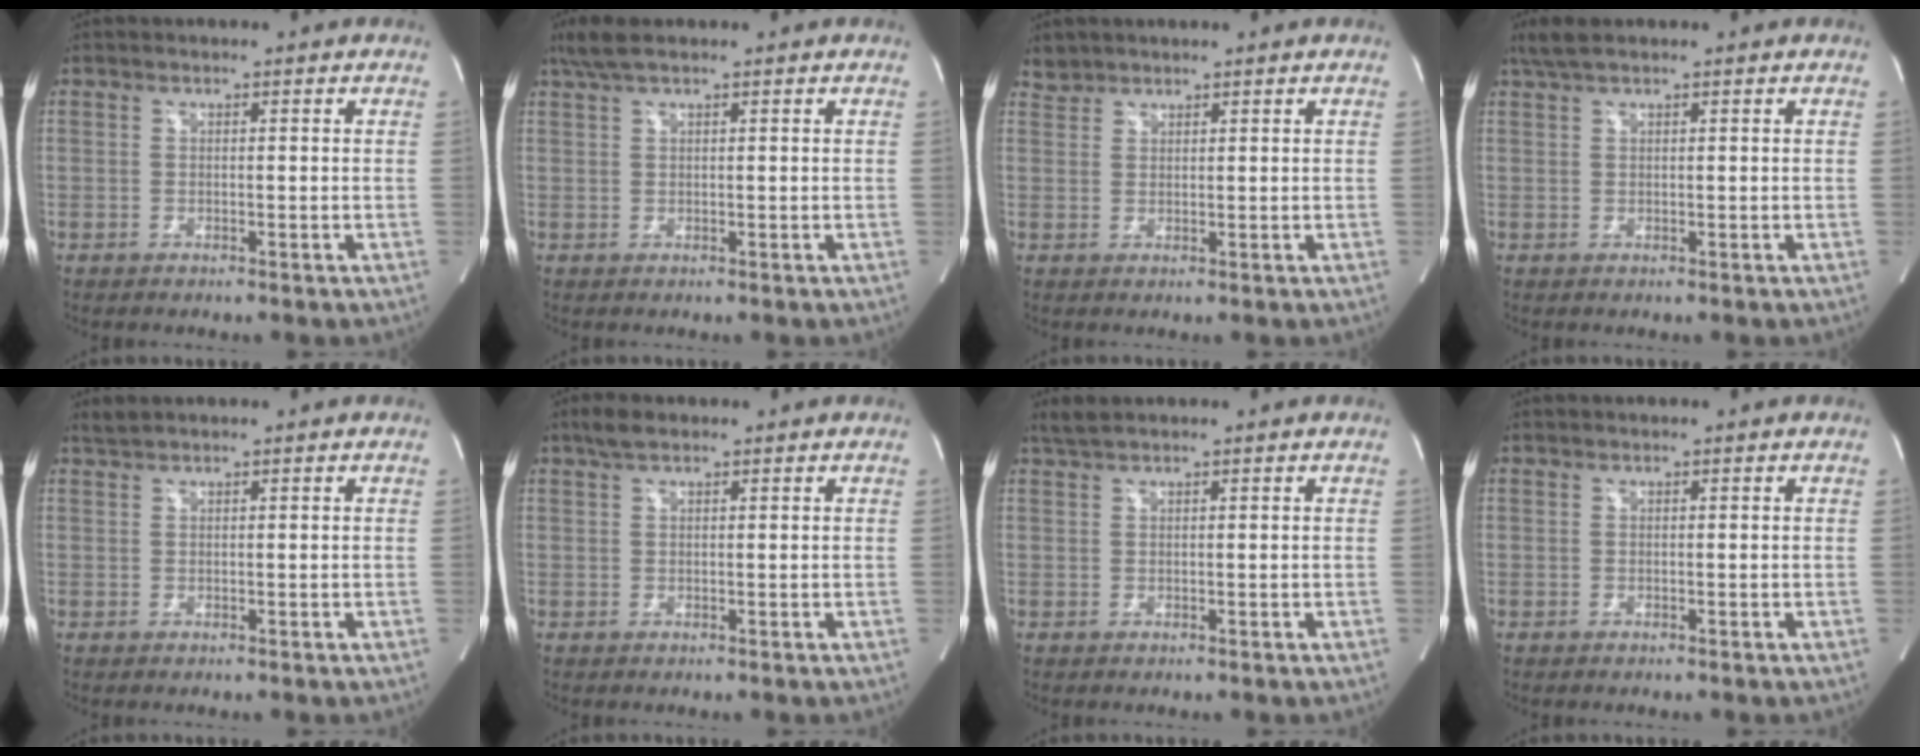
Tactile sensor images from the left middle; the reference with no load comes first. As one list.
[{"total": 3.5, "force": [2.6, 0.4, 2.3], "torque": [-0.057, 0.022, 0.055]}, {"total": 3.7, "force": [3.5, 1.1, -0.4], "torque": [0.003, 0.012, 0.075]}, {"total": 2.9, "force": [2.2, 0.3, 1.7], "torque": [-0.043, 0.018, 0.048]}, {"total": 1.1, "force": [1.1, -0.1, 0.3], "torque": [-0.012, 0.011, 0.028]}, {"total": 2.7, "force": [2.0, 0.9, 1.7], "torque": [-0.040, 0.015, 0.039]}, {"total": 1.9, "force": [1.7, 0.0, 0.8], "torque": [-0.024, 0.014, 0.036]}, {"total": 0.0}]